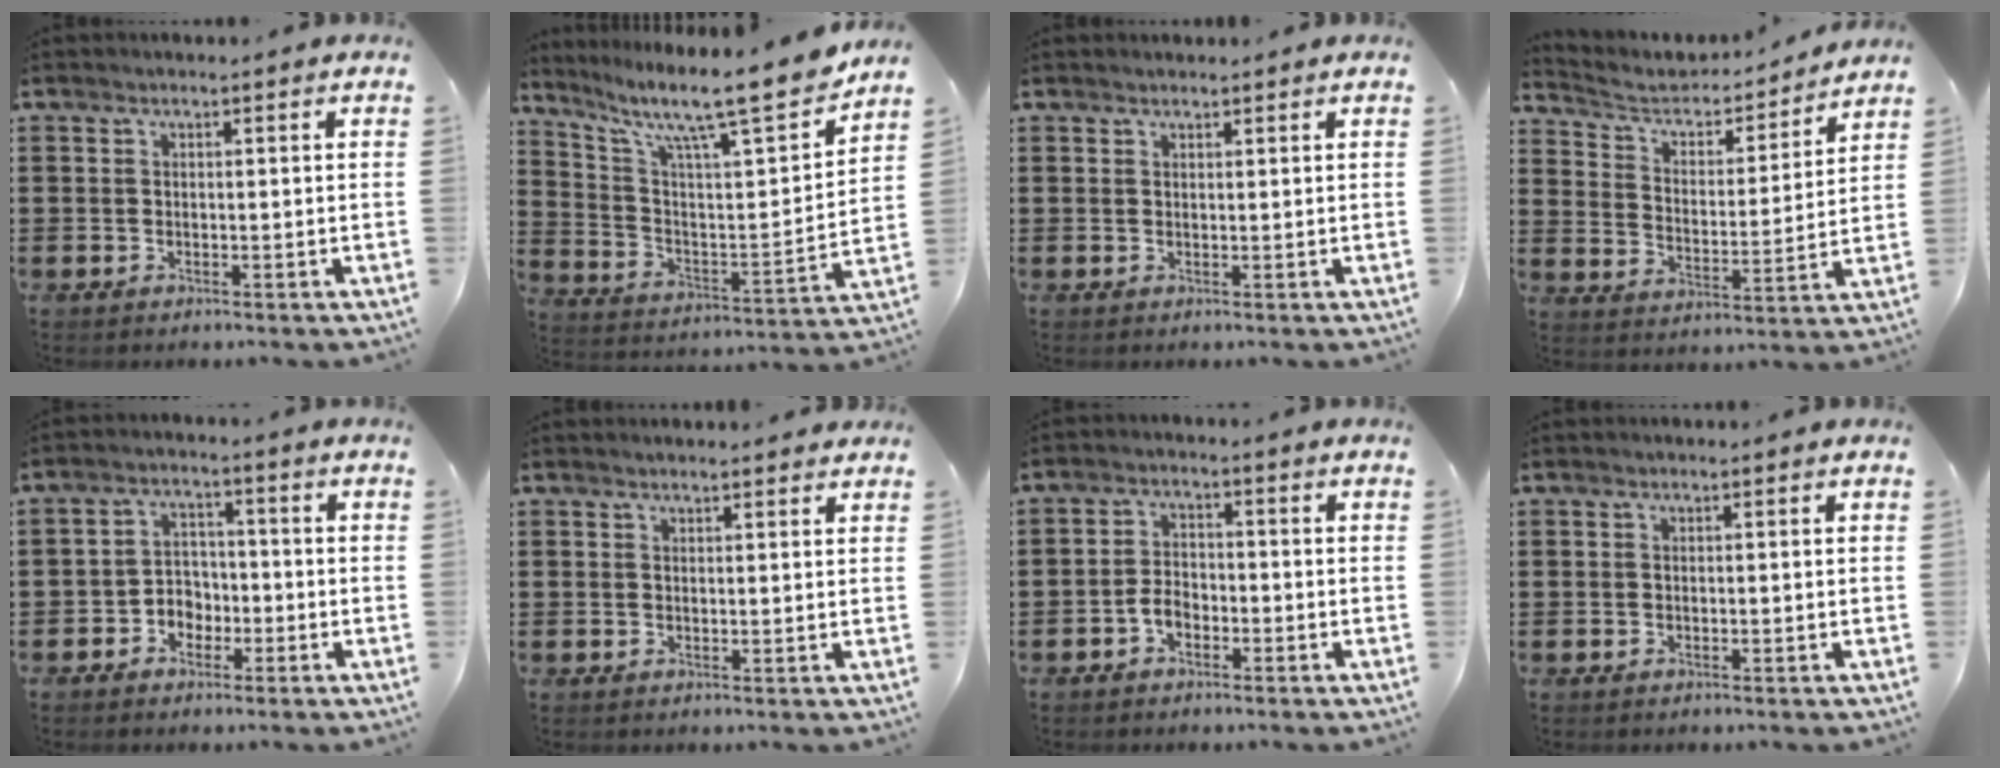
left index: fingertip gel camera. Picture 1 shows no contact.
{"total": 11.3, "force": [9.1, 1.4, 6.6], "torque": [-0.141, -0.071, 0.142]}
{"total": 0.8, "force": [0.8, 0.2, 0.0], "torque": [-0.003, 0.001, 0.016]}
{"total": 4.5, "force": [3.9, 1.6, 1.3], "torque": [-0.049, -0.029, 0.059]}
{"total": 3.7, "force": [-2.2, 2.8, 1.2], "torque": [-0.031, 0.009, -0.047]}
{"total": 1.4, "force": [1.4, 0.2, 0.2], "torque": [-0.007, 0.001, 0.026]}
{"total": 3.0, "force": [-1.6, 1.7, 1.9], "torque": [-0.052, 0.000, -0.036]}
{"total": 0.0}